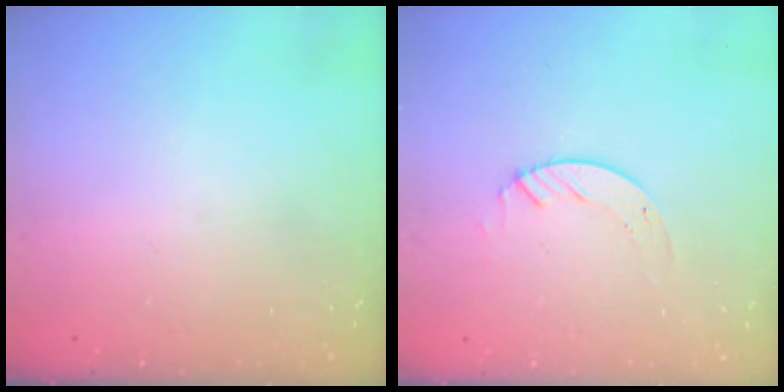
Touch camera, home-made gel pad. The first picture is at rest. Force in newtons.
{"total": 2.4, "press": 2.4, "slide": 0.2}